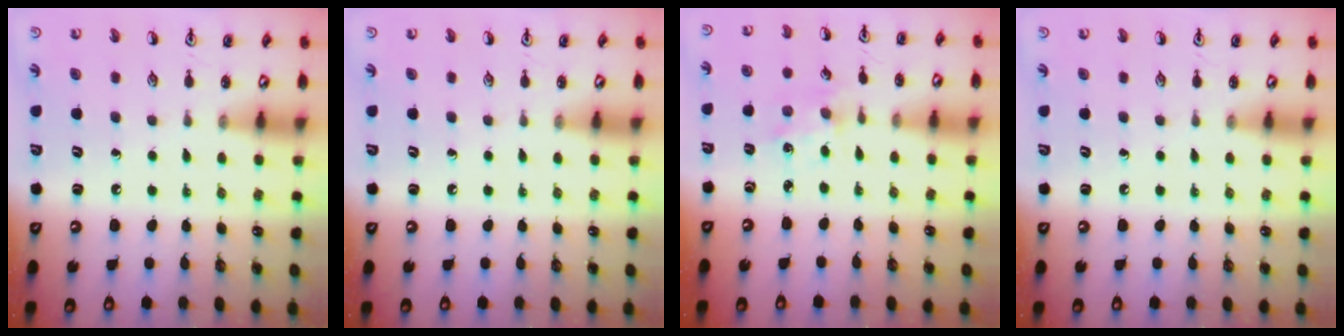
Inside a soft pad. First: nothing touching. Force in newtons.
{"total": 0.0}
{"total": 1.2, "press": 1.2, "slide": 0.2}
{"total": 0.0}